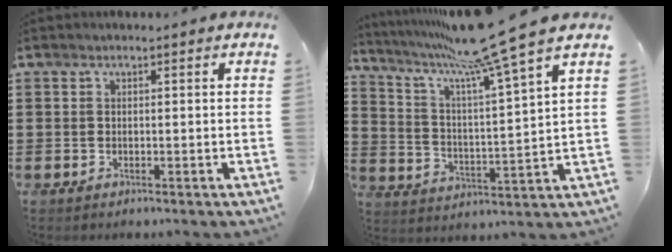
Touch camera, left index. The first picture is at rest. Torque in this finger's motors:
{"motor_torque": [1.11, -1.03, 0.36, 0.21]}